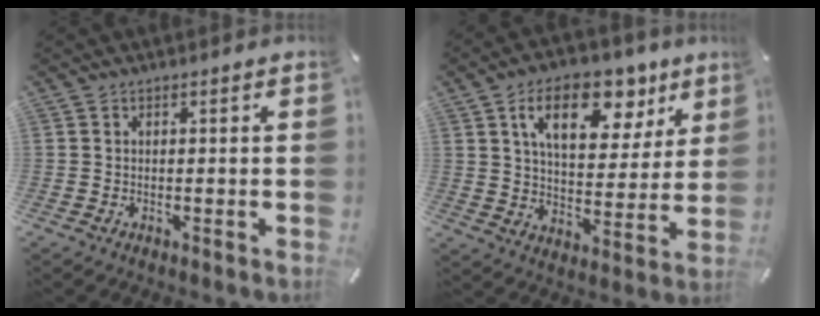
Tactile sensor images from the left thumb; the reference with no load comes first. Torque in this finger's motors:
{"motor_torque": [2.82, 2.18, 1.95, -0.81, 0.14]}